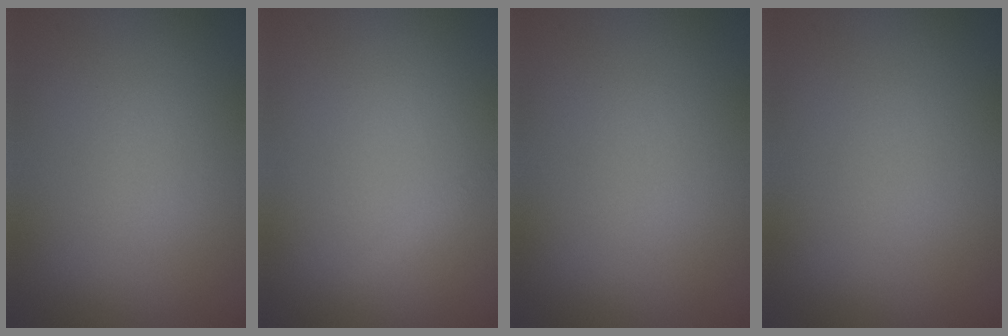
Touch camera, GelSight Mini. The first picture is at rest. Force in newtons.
{"total": 0.6, "press": 0.6, "slide": 0.1}
{"total": 0.0}
{"total": 0.0}